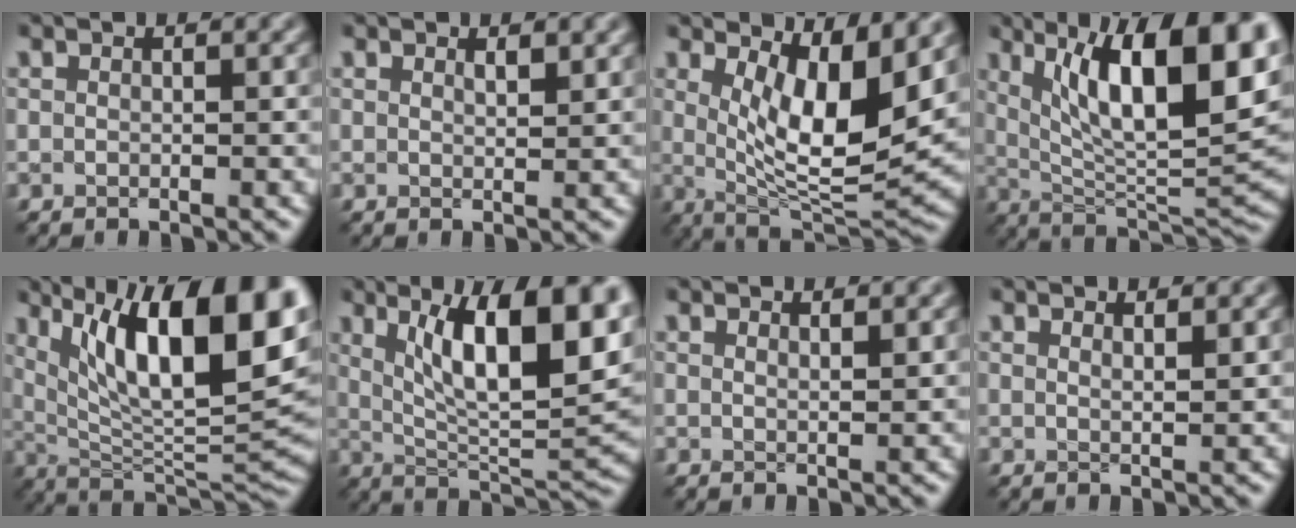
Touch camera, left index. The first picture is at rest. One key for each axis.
{"total": 1.1, "fx": 0.8, "fy": 0.3, "fz": 0.7, "tx": -0.013, "ty": -0.002, "tz": 0.015}
{"total": 8.9, "fx": 2.3, "fy": 3.0, "fz": 8.0, "tx": -0.134, "ty": -0.028, "tz": 0.048}
{"total": 14.3, "fx": 5.1, "fy": 4.7, "fz": 12.6, "tx": -0.174, "ty": -0.001, "tz": 0.082}
{"total": 16.0, "fx": 5.9, "fy": 5.8, "fz": 13.7, "tx": -0.197, "ty": 0.002, "tz": 0.101}
{"total": 12.6, "fx": 4.2, "fy": 4.1, "fz": 11.2, "tx": -0.152, "ty": -0.003, "tz": 0.068}
{"total": 1.1, "fx": 0.9, "fy": 0.2, "fz": 0.5, "tx": -0.005, "ty": 0.001, "tz": 0.015}
{"total": 1.4, "fx": 1.1, "fy": 0.4, "fz": 0.7, "tx": -0.007, "ty": 0.001, "tz": 0.017}